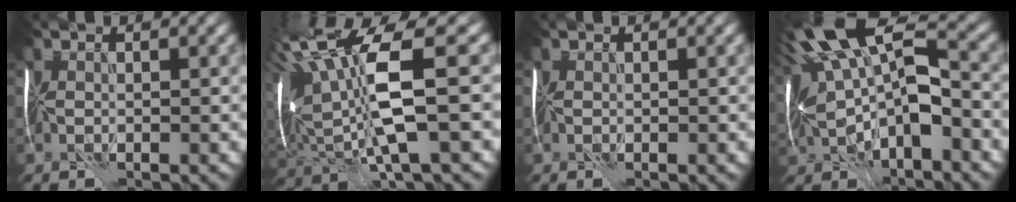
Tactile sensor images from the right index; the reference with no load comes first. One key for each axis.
{"total": 11.5, "fx": 3.3, "fy": 3.1, "fz": 10.5, "tx": -0.239, "ty": 0.014, "tz": 0.074}
{"total": 0.0}
{"total": 13.3, "fx": 1.1, "fy": 5.8, "fz": 11.9, "tx": -0.250, "ty": 0.018, "tz": 0.033}